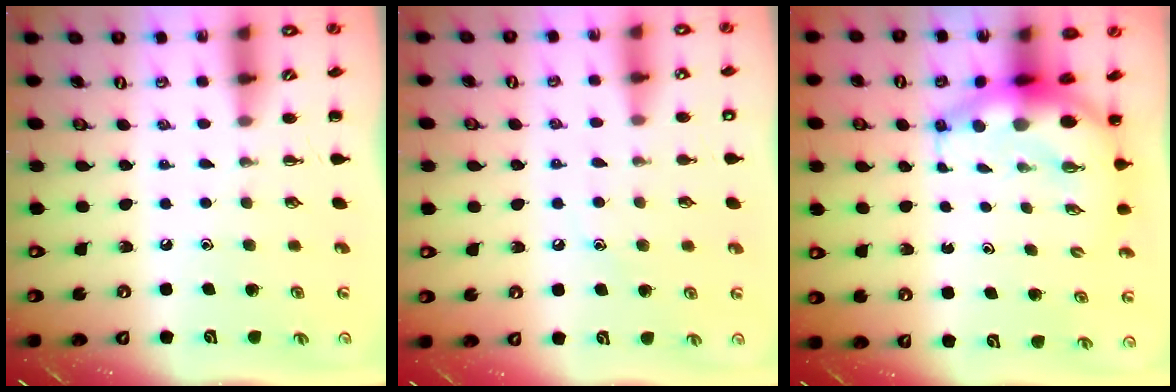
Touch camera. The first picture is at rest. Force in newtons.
{"total": 8.3, "press": 8.1, "slide": 1.9}
{"total": 7.5, "press": 7.2, "slide": 2.1}